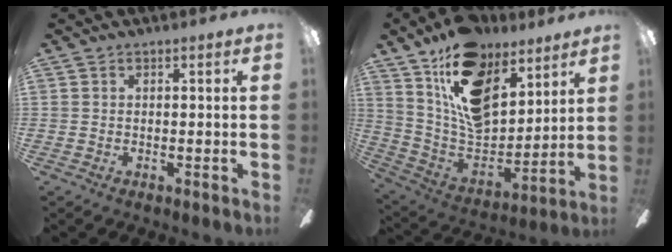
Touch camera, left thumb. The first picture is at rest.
{"total": 19.6, "force": [11.6, 11.3, 11.0], "torque": [-0.204, -0.064, 0.214]}